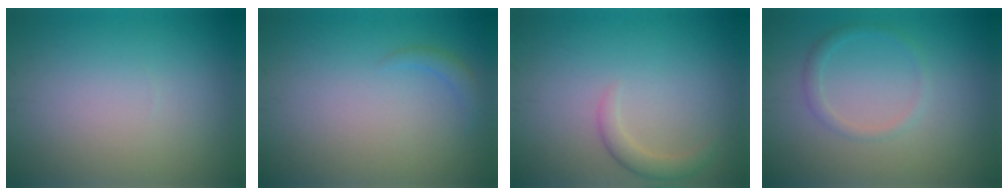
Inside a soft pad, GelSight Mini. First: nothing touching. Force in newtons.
{"total": 1.1, "press": 1.1, "slide": 0.1}
{"total": 1.8, "press": 1.8, "slide": 0.2}
{"total": 1.4, "press": 1.4, "slide": 0.0}